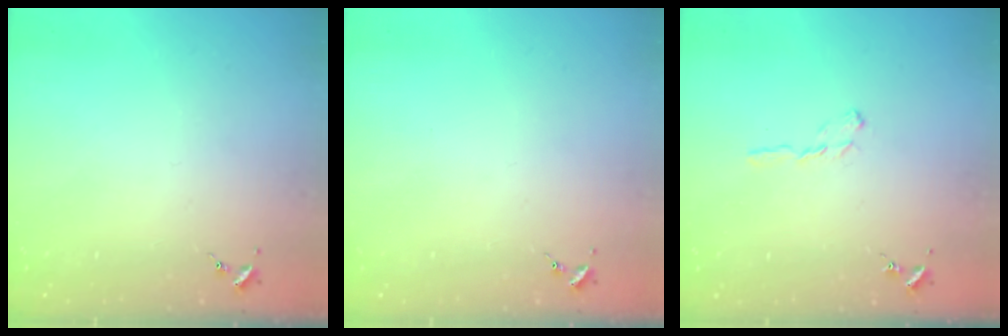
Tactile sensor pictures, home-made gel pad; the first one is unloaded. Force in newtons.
{"total": 0.0}
{"total": 5.5, "press": 5.5, "slide": 0.6}